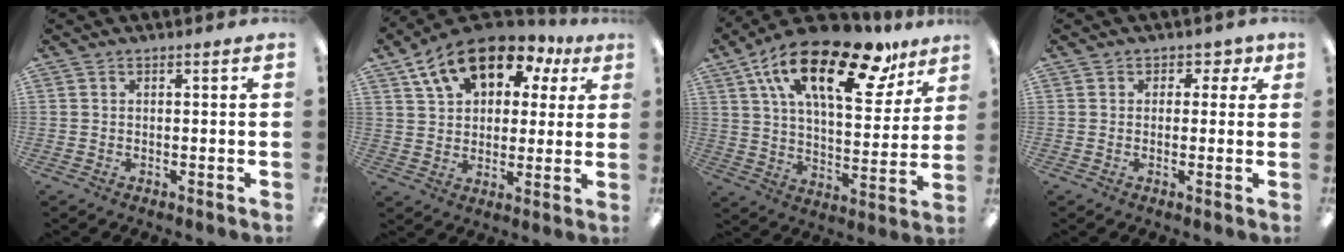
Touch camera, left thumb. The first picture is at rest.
{"total": 15.2, "force": [8.9, 9.1, 8.3], "torque": [-0.145, -0.031, 0.162]}
{"total": 23.7, "force": [14.1, 9.6, 16.5], "torque": [-0.266, -0.067, 0.235]}
{"total": 2.7, "force": [0.5, 2.3, 1.1], "torque": [-0.007, 0.004, 0.006]}